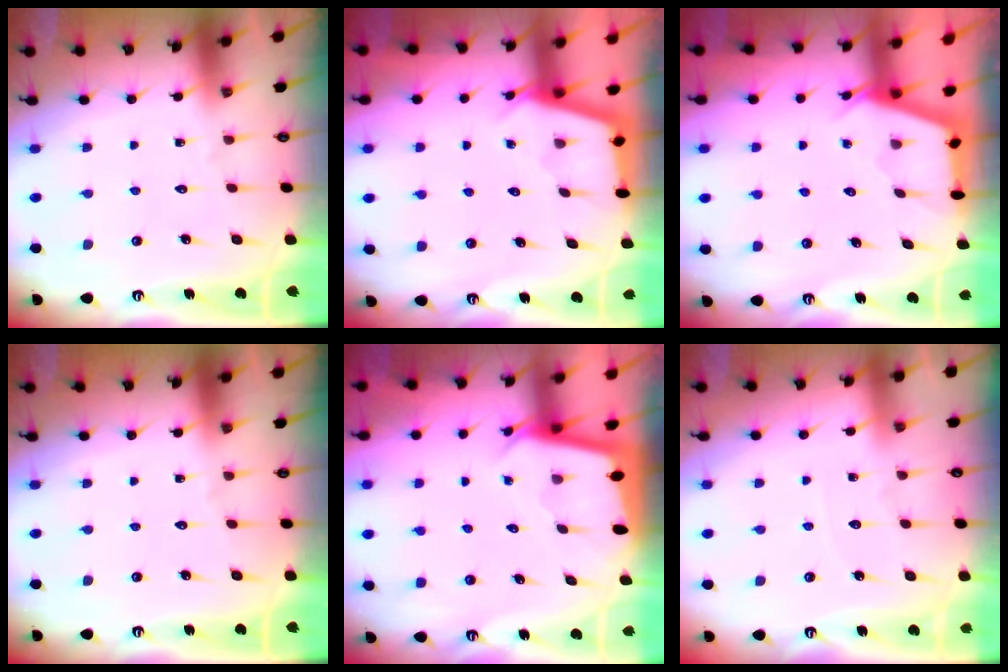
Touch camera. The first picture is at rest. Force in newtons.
{"total": 2.9, "press": 2.9, "slide": 0.3}
{"total": 2.9, "press": 2.9, "slide": 0.3}
{"total": 0.0}
{"total": 2.1, "press": 2.1, "slide": 0.1}
{"total": 2.6, "press": 2.5, "slide": 0.4}